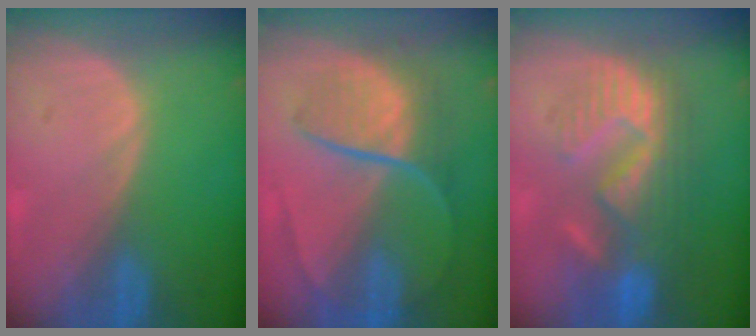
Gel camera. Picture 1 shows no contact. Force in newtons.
{"total": 8.8, "press": 7.6, "slide": 4.5}
{"total": 10.1, "press": 9.7, "slide": 2.9}